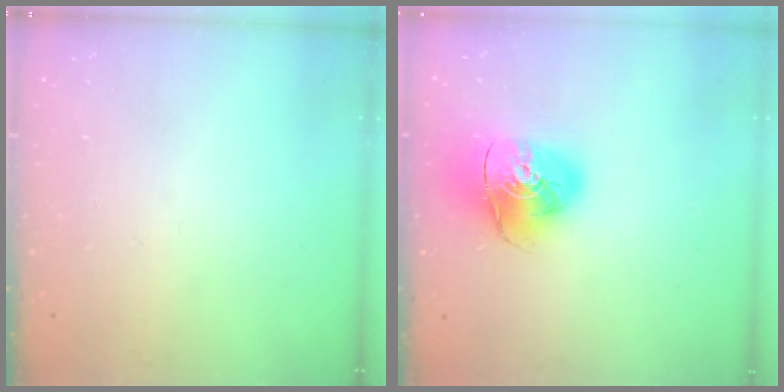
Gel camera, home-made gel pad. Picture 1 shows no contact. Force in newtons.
{"total": 16.1, "press": 16.0, "slide": 2.1}